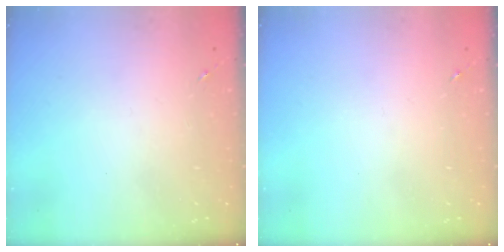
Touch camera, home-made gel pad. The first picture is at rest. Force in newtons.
{"total": 0.0}